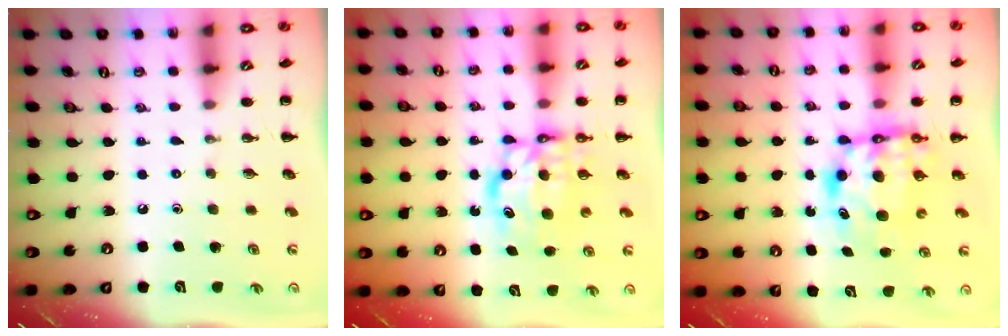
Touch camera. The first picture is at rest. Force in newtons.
{"total": 7.9, "press": 7.7, "slide": 1.4}
{"total": 7.1, "press": 7.0, "slide": 1.4}